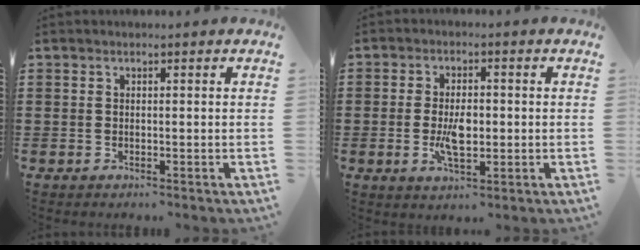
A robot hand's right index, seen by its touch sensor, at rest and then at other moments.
{"total": 5.2, "force": [-0.7, 2.4, 4.6], "torque": [-0.088, -0.003, -0.017]}